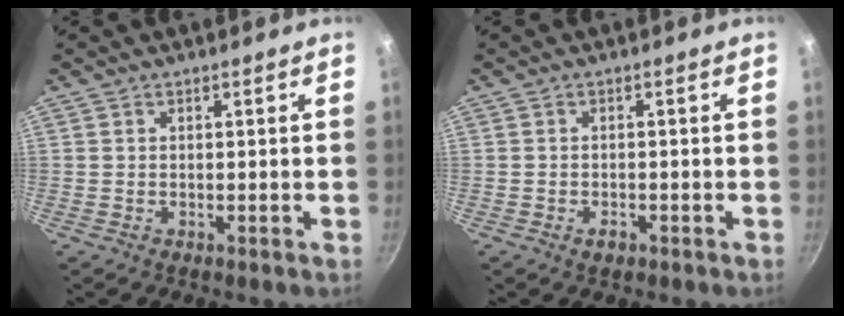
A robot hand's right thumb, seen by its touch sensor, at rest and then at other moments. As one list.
[{"total": 1.8, "force": [-1.0, 1.1, 1.1], "torque": [-0.019, 0.006, -0.016]}]